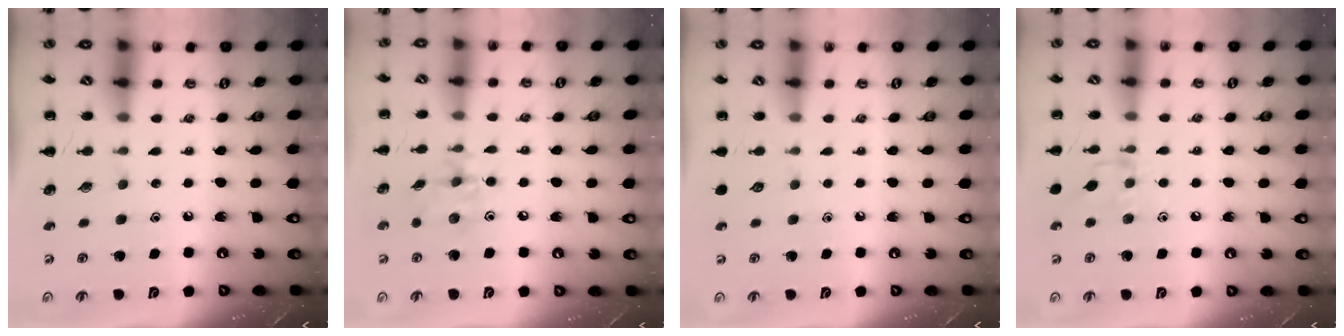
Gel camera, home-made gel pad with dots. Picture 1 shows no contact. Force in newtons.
{"total": 6.6, "press": 6.6, "slide": 0.5}
{"total": 0.0}
{"total": 7.1, "press": 7.0, "slide": 1.2}